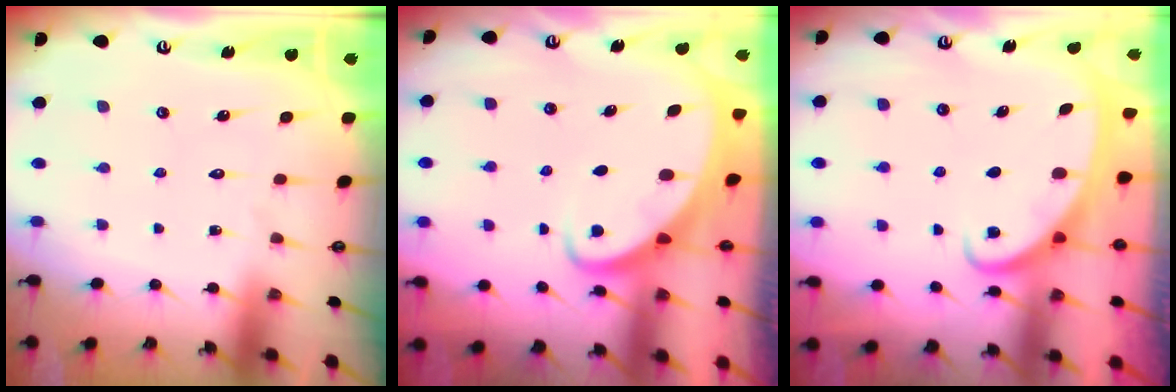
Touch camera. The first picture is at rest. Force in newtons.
{"total": 3.1, "press": 3.0, "slide": 0.4}
{"total": 2.5, "press": 2.5, "slide": 0.3}